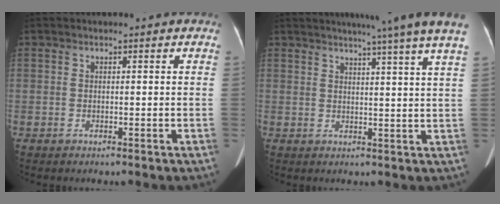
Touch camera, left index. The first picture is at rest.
{"total": 13.2, "force": [10.8, -1.8, 7.4], "torque": [-0.104, -0.016, 0.114]}